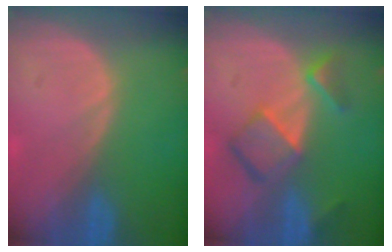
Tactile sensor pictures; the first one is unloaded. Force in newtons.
{"total": 7.3, "press": 6.3, "slide": 3.7}